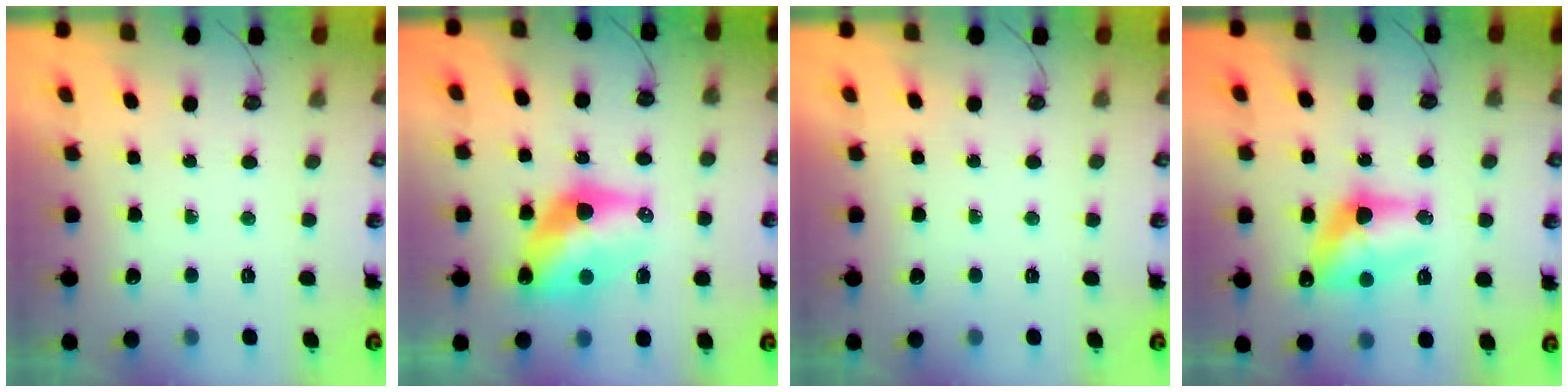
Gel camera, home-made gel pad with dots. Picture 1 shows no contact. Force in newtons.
{"total": 12.4, "press": 12.3, "slide": 0.9}
{"total": 0.0}
{"total": 15.0, "press": 14.9, "slide": 0.9}